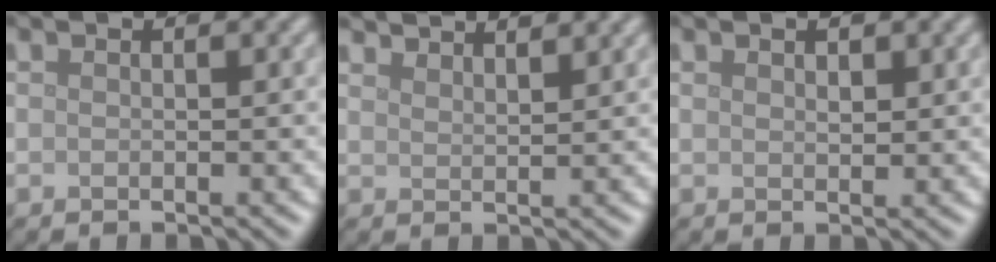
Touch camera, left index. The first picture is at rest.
{"total": 4.1, "force": [3.8, 0.7, 1.3], "torque": [-0.008, 0.005, 0.048]}
{"total": 1.3, "force": [0.7, 0.6, 0.8], "torque": [-0.013, 0.000, 0.014]}